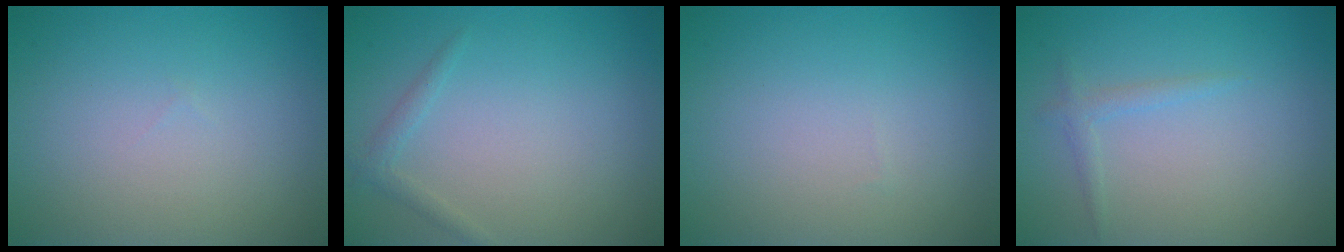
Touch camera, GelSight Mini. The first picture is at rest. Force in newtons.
{"total": 1.1, "press": 1.1, "slide": 0.1}
{"total": 0.0}
{"total": 1.1, "press": 1.1, "slide": 0.1}